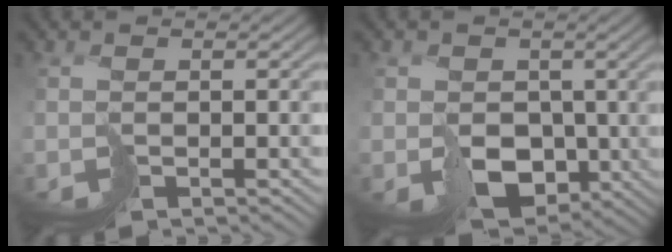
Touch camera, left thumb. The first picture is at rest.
{"total": 6.3, "force": [-0.5, 5.3, 3.4], "torque": [-0.063, -0.018, -0.006]}